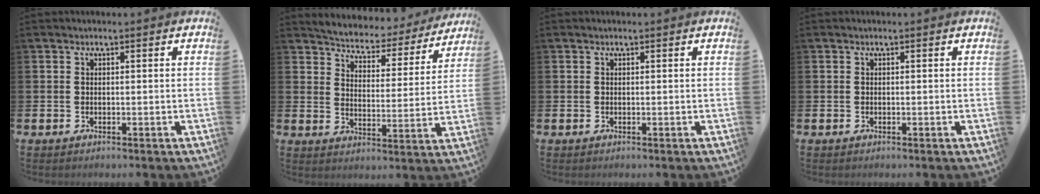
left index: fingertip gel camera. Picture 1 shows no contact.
{"total": 5.0, "force": [4.9, 1.1, 0.3], "torque": [-0.037, -0.043, 0.079]}
{"total": 0.0}
{"total": 0.0}